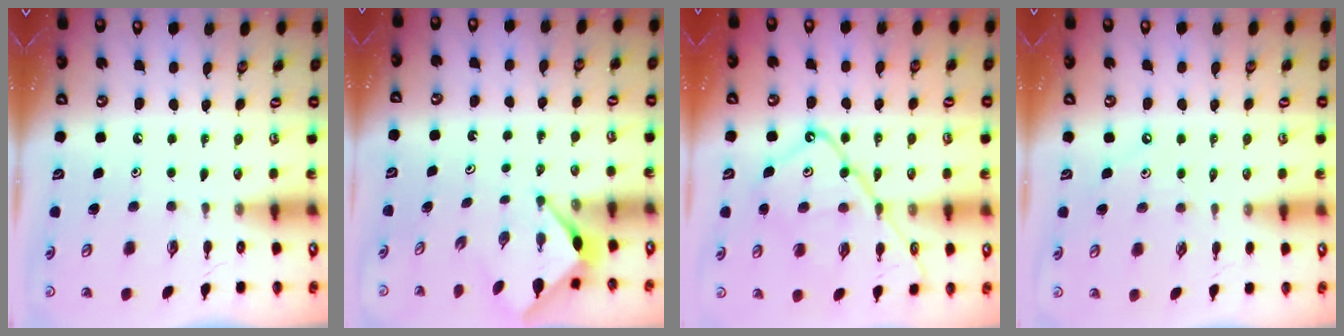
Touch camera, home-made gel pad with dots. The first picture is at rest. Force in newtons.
{"total": 2.8, "press": 2.8, "slide": 0.3}
{"total": 16.6, "press": 16.6, "slide": 1.5}
{"total": 2.6, "press": 2.6, "slide": 0.3}